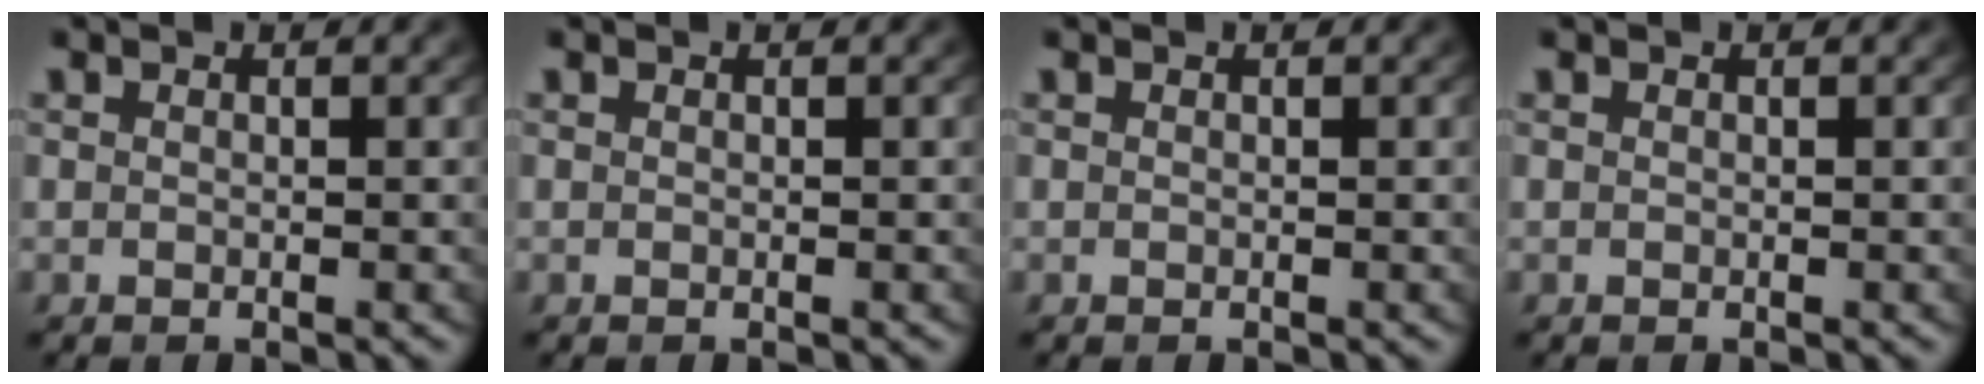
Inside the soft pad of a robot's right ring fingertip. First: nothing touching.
{"total": 0.0}
{"total": 0.0}
{"total": 0.0}